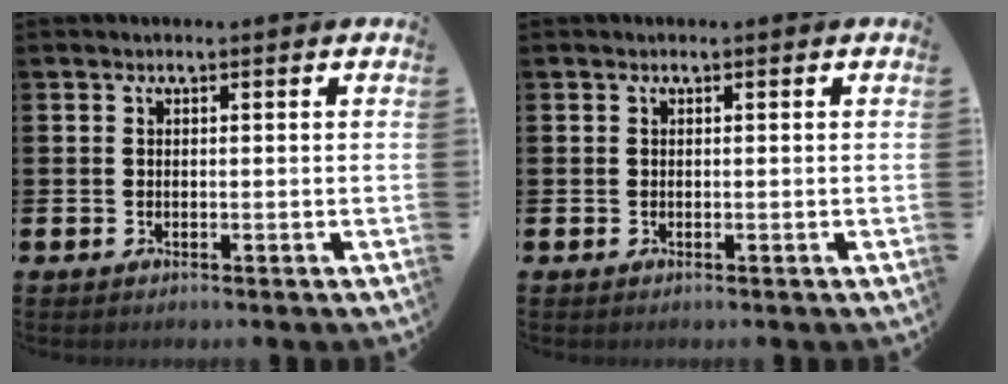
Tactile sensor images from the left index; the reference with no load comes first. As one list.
[{"total": 0.0}]